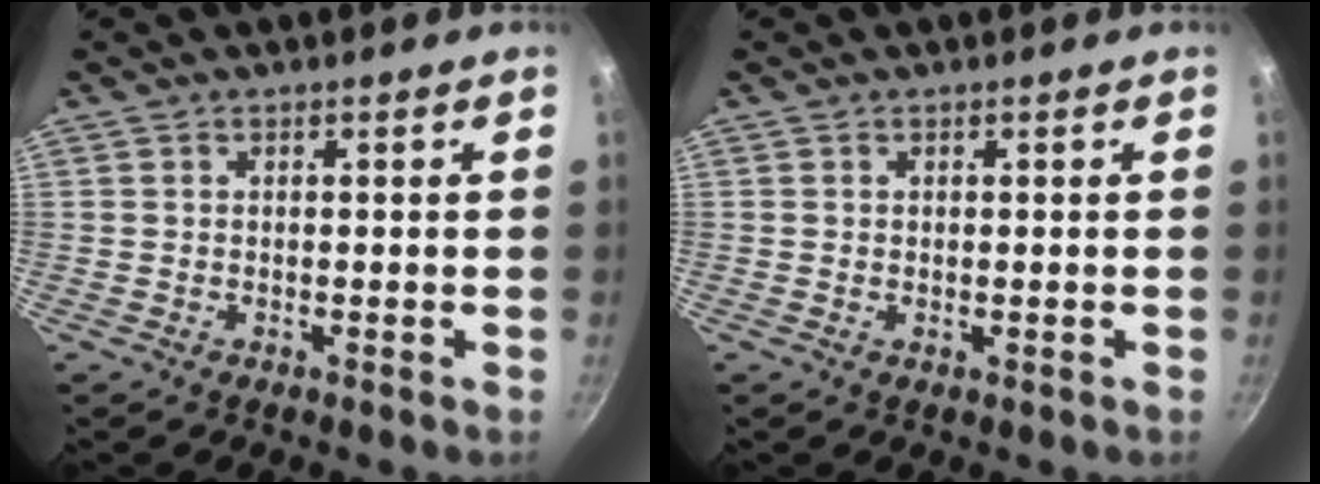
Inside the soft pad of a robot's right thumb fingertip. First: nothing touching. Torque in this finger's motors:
{"motor_torque": [0.08, -0.02, 0.31, -0.33, 0.03]}